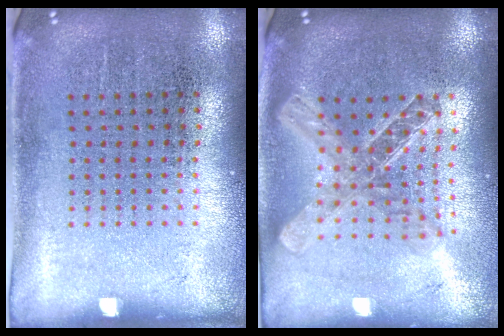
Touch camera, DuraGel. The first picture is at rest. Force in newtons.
{"total": 2.0, "press": 1.7, "slide": 1.1}